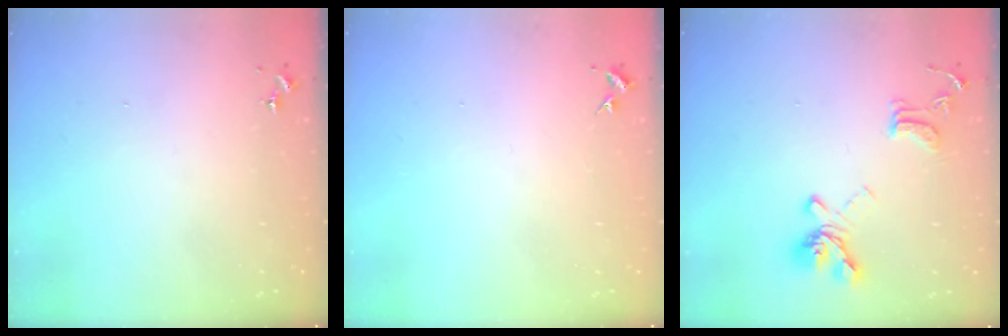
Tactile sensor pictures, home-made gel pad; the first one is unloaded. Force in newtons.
{"total": 2.7, "press": 2.7, "slide": 0.3}
{"total": 15.4, "press": 15.3, "slide": 1.4}